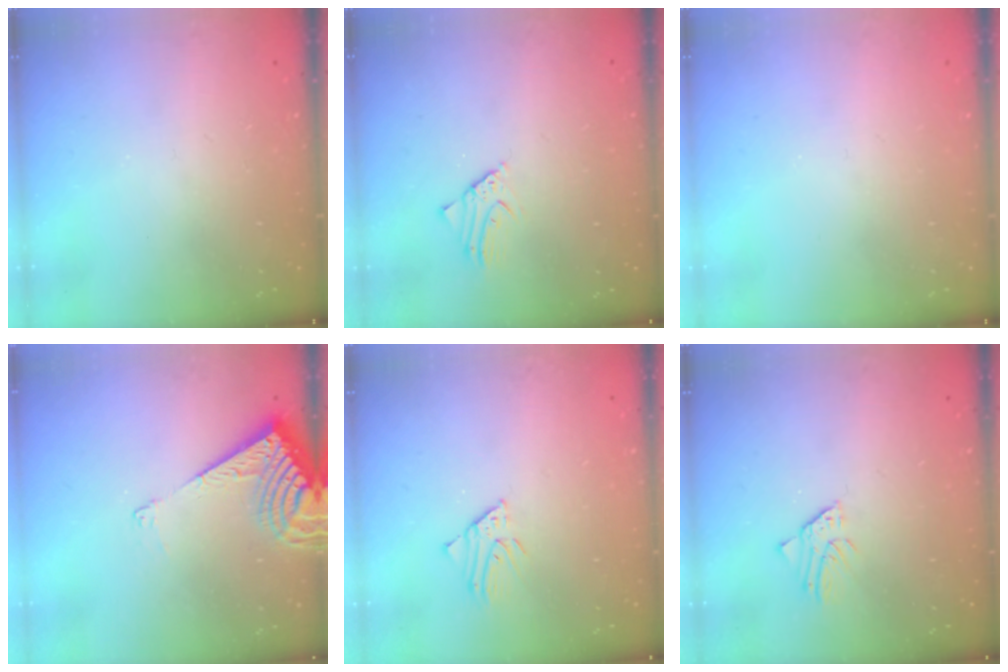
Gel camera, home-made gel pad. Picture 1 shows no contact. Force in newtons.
{"total": 2.6, "press": 2.6, "slide": 0.3}
{"total": 0.0}
{"total": 8.8, "press": 8.7, "slide": 1.1}
{"total": 2.5, "press": 2.5, "slide": 0.2}
{"total": 2.3, "press": 2.3, "slide": 0.1}